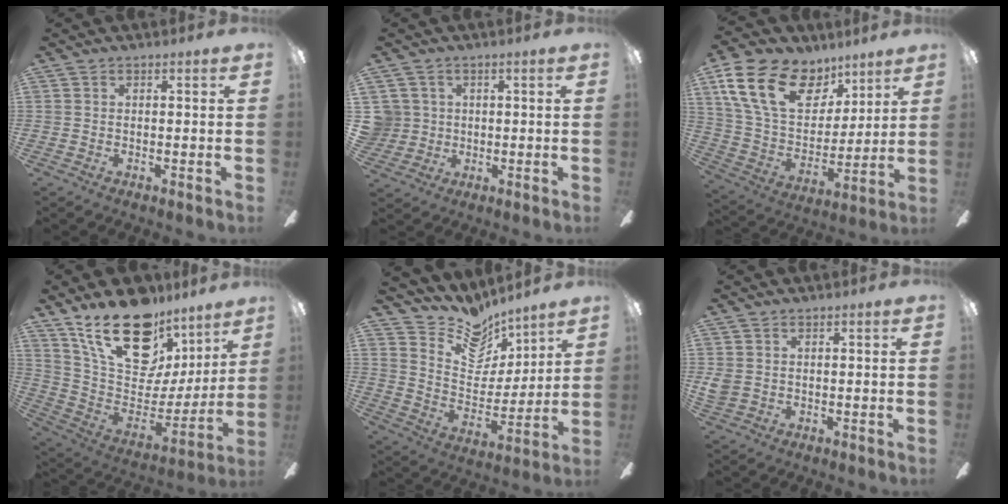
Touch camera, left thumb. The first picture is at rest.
{"total": 5.6, "force": [1.1, 5.4, 0.5], "torque": [-0.037, 0.005, 0.022]}
{"total": 22.6, "force": [12.1, 14.1, 12.8], "torque": [-0.248, -0.049, 0.222]}
{"total": 24.9, "force": [16.1, 13.0, 13.9], "torque": [-0.225, -0.098, 0.300]}
{"total": 13.3, "force": [11.2, 6.4, 3.2], "torque": [-0.074, -0.092, 0.210]}
{"total": 2.5, "force": [0.8, 2.0, 1.3], "torque": [-0.025, 0.003, 0.016]}